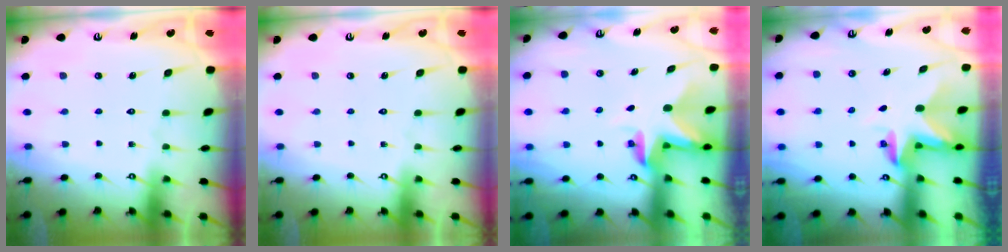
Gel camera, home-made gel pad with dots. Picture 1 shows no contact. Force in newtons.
{"total": 0.0}
{"total": 3.2, "press": 3.2, "slide": 0.3}
{"total": 3.0, "press": 3.0, "slide": 0.2}